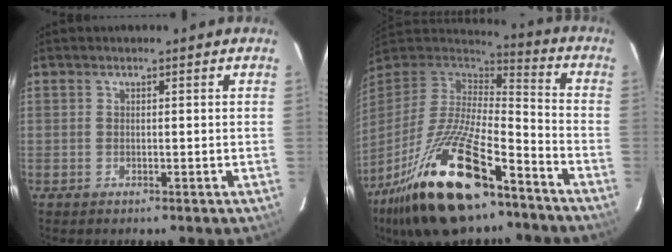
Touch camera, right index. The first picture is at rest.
{"total": 25.6, "force": [-16.2, 8.4, 17.9], "torque": [-0.351, -0.041, -0.279]}